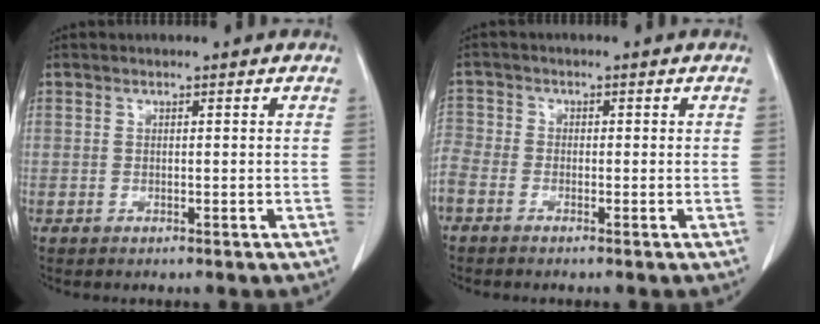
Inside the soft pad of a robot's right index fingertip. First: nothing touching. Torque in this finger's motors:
{"motor_torque": [0.61, -0.66, 0.02, -0.07]}